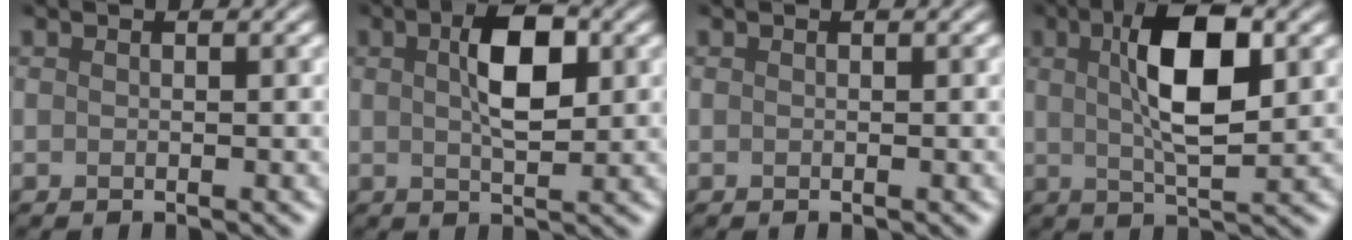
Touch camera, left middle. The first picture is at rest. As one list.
[{"total": 3.3, "force": [1.2, 0.8, 3.0], "torque": [-0.064, 0.005, 0.019]}, {"total": 0.0}, {"total": 6.2, "force": [1.9, 1.6, 5.6], "torque": [-0.102, 0.010, 0.033]}]